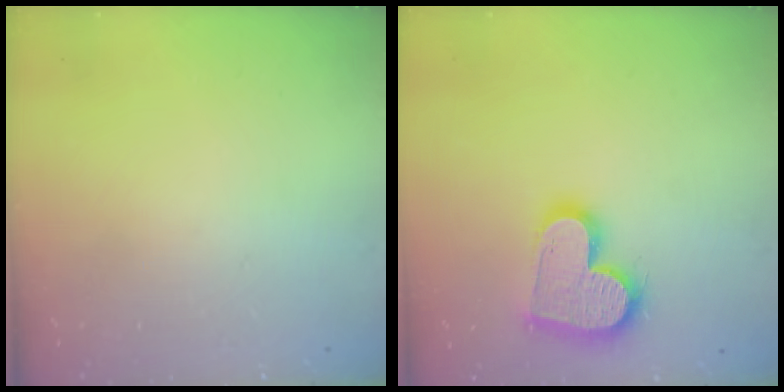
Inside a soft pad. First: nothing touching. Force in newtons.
{"total": 17.0, "press": 16.9, "slide": 1.6}